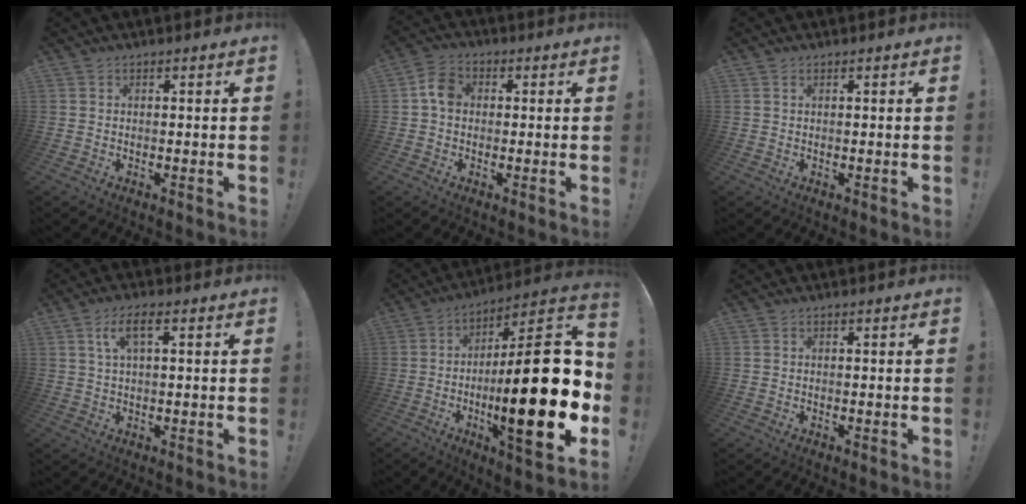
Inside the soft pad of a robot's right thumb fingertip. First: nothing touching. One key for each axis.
{"total": 6.3, "fx": 0.4, "fy": 4.7, "fz": 4.1, "tx": -0.066, "ty": 0.012, "tz": 0.009}
{"total": 0.5, "fx": 0.3, "fy": 0.2, "fz": 0.4, "tx": -0.008, "ty": 0.001, "tz": 0.006}
{"total": 5.6, "fx": 2.0, "fy": 1.6, "fz": 5.0, "tx": -0.092, "ty": 0.007, "tz": 0.032}
{"total": 29.9, "fx": -4.1, "fy": 7.6, "fz": 28.7, "tx": -0.451, "ty": 0.016, "tz": -0.063}
{"total": 0.0}